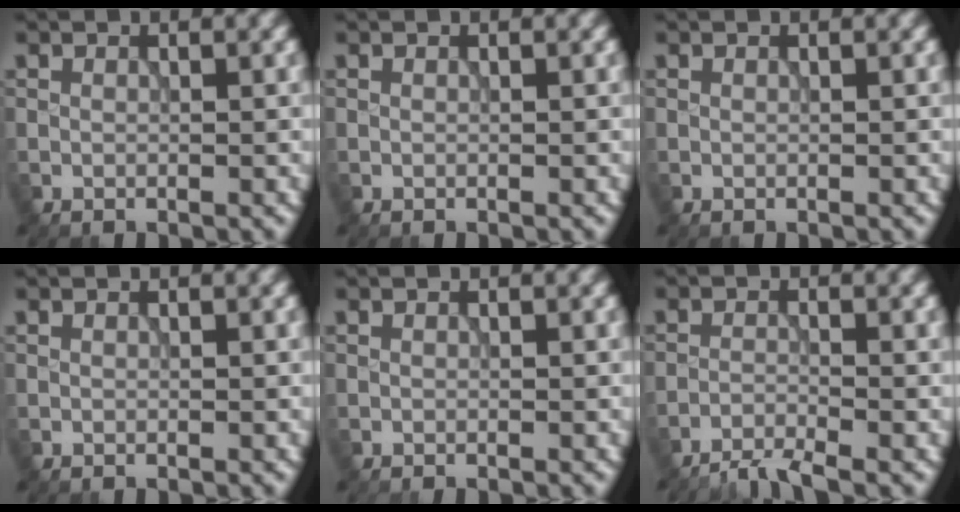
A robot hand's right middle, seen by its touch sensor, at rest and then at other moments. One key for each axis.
{"total": 0.0}
{"total": 0.0}
{"total": 0.0}
{"total": 0.0}
{"total": 2.9, "fx": -2.6, "fy": 0.2, "fz": 1.3, "tx": -0.021, "ty": -0.002, "tz": -0.057}